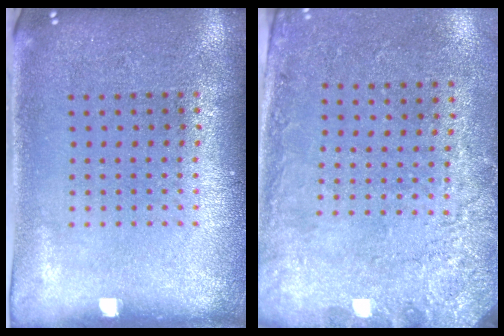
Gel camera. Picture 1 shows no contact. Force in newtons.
{"total": 2.7, "press": 2.0, "slide": 1.8}